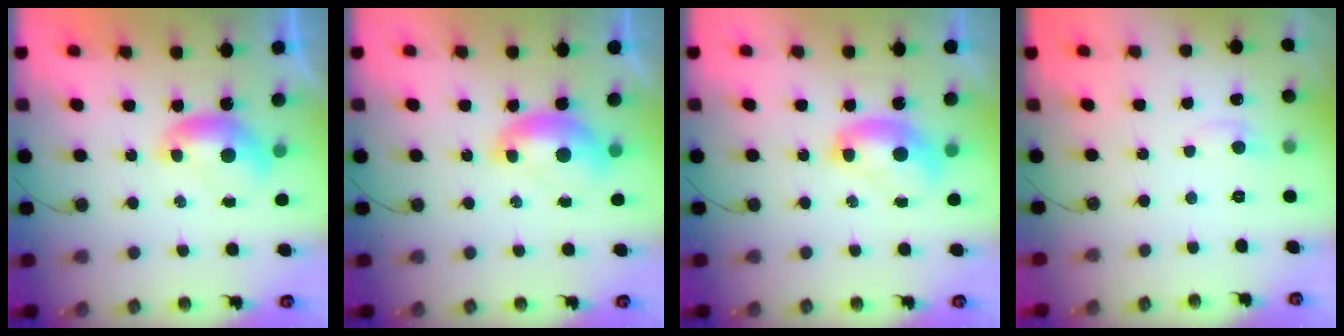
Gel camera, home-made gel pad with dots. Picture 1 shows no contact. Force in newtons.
{"total": 2.0, "press": 2.0, "slide": 0.5}
{"total": 2.7, "press": 2.6, "slide": 0.6}
{"total": 0.6, "press": 0.3, "slide": 0.5}